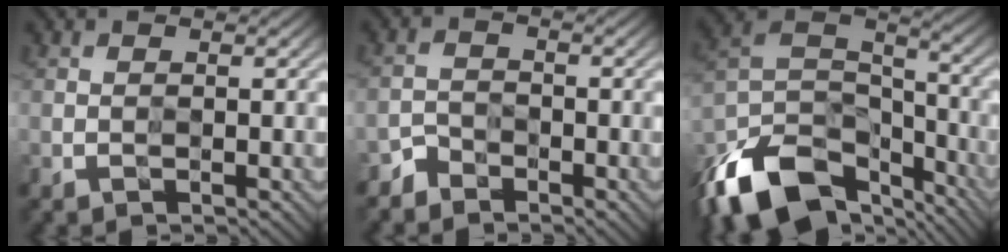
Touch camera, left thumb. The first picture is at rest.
{"total": 2.9, "force": [-2.5, 0.9, -1.1], "torque": [0.024, -0.002, -0.054]}
{"total": 14.2, "force": [-10.7, 7.1, 6.0], "torque": [-0.171, -0.015, -0.192]}